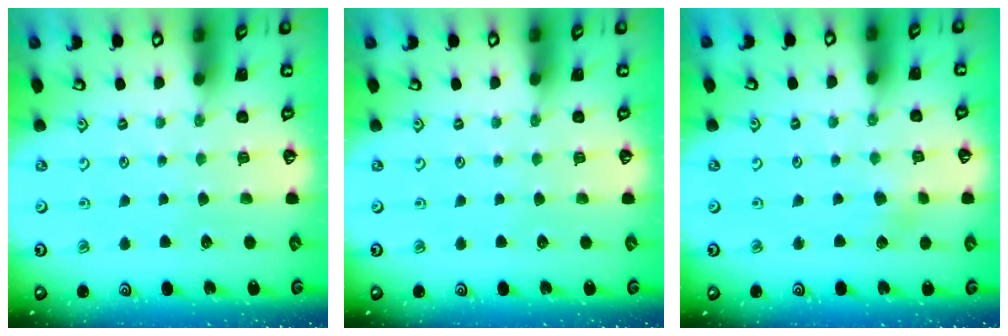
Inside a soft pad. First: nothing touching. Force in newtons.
{"total": 0.0}
{"total": 2.4, "press": 2.3, "slide": 0.4}